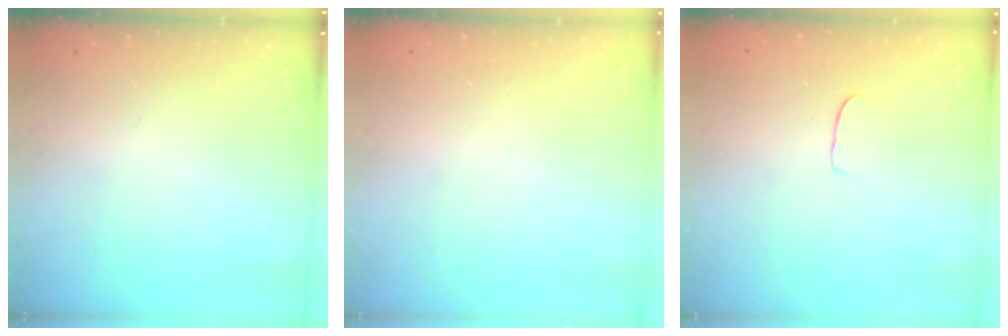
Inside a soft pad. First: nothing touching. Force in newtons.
{"total": 0.0}
{"total": 5.0, "press": 4.9, "slide": 0.5}